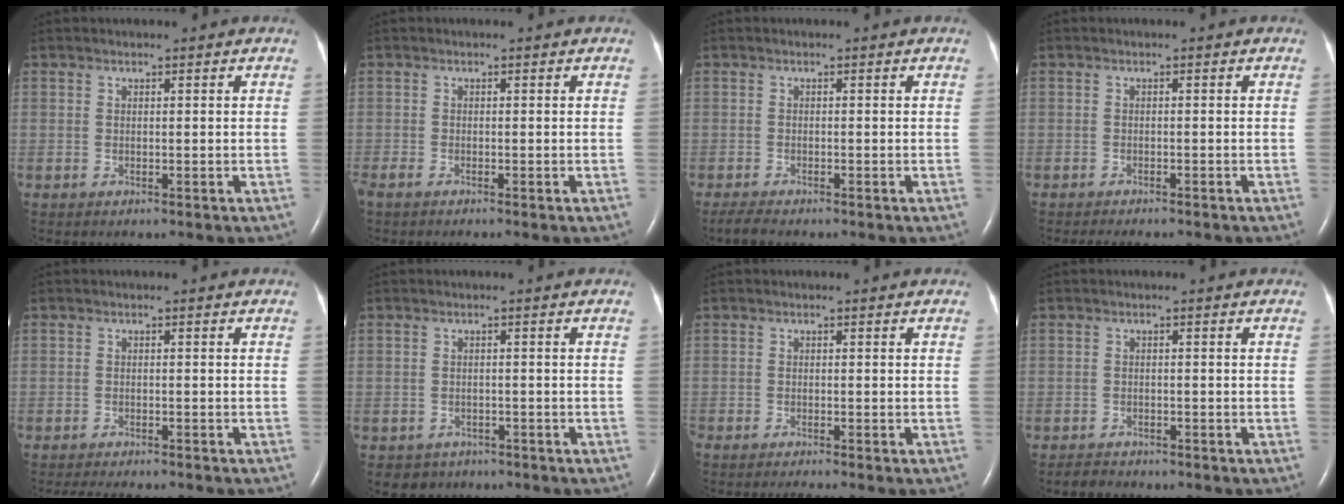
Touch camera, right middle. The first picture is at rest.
{"total": 1.5, "force": [-1.3, 0.0, 0.8], "torque": [-0.020, -0.005, -0.024]}
{"total": 2.4, "force": [-2.0, 0.3, 1.2], "torque": [-0.033, -0.010, -0.034]}
{"total": 5.3, "force": [-4.6, 1.0, 2.3], "torque": [-0.029, -0.008, -0.063]}
{"total": 7.5, "force": [-6.6, 1.3, 3.1], "torque": [-0.043, -0.010, -0.095]}
{"total": 3.0, "force": [-2.2, 2.1, -0.2], "torque": [-0.007, 0.006, -0.031]}
{"total": 2.6, "force": [-2.3, -0.6, 1.1], "torque": [-0.018, -0.006, -0.038]}
{"total": 2.0, "force": [-1.9, 0.7, 0.2], "torque": [-0.013, -0.005, -0.029]}